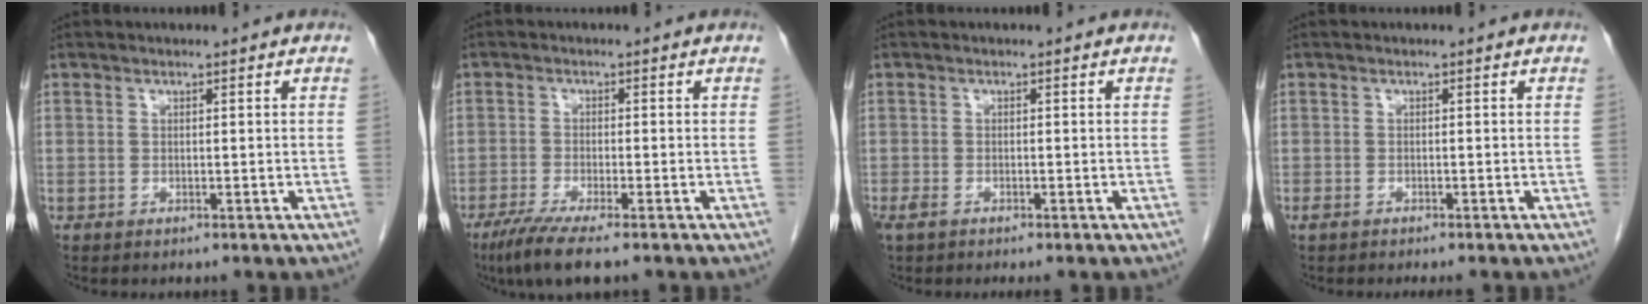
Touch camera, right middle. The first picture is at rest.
{"total": 5.9, "force": [-4.2, 0.2, 4.2], "torque": [-0.076, -0.016, -0.073]}
{"total": 2.5, "force": [-1.7, 0.9, 1.5], "torque": [-0.031, -0.006, -0.028]}
{"total": 2.9, "force": [-2.4, 0.8, 1.5], "torque": [-0.020, -0.006, -0.030]}